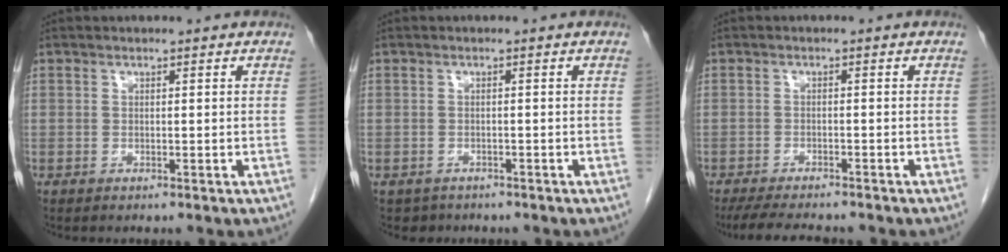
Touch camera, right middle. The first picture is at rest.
{"total": 2.3, "force": [-1.8, 1.4, -0.2], "torque": [-0.006, 0.002, -0.028]}
{"total": 7.7, "force": [-6.8, 1.2, 3.4], "torque": [-0.052, -0.016, -0.105]}